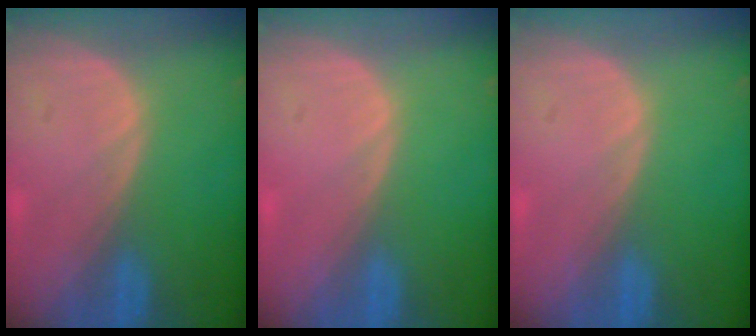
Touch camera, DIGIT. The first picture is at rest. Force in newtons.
{"total": 0.0}
{"total": 0.0}